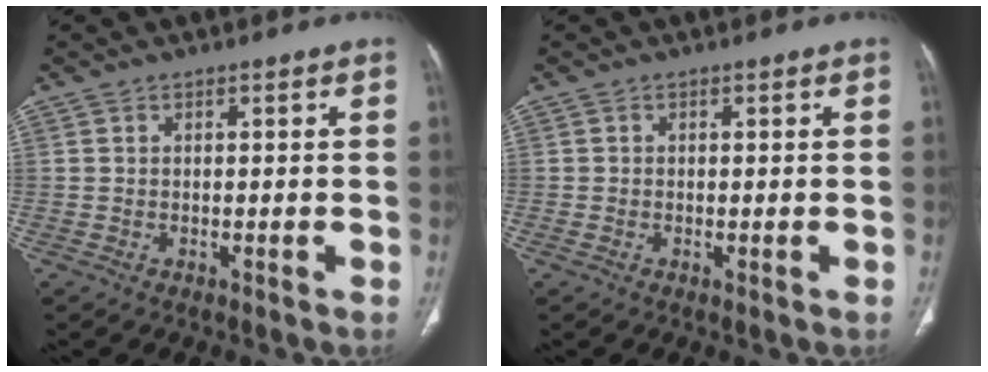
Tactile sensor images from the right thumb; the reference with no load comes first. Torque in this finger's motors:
{"motor_torque": [0.69, 0.76, -0.06, 0.47, 0.02]}